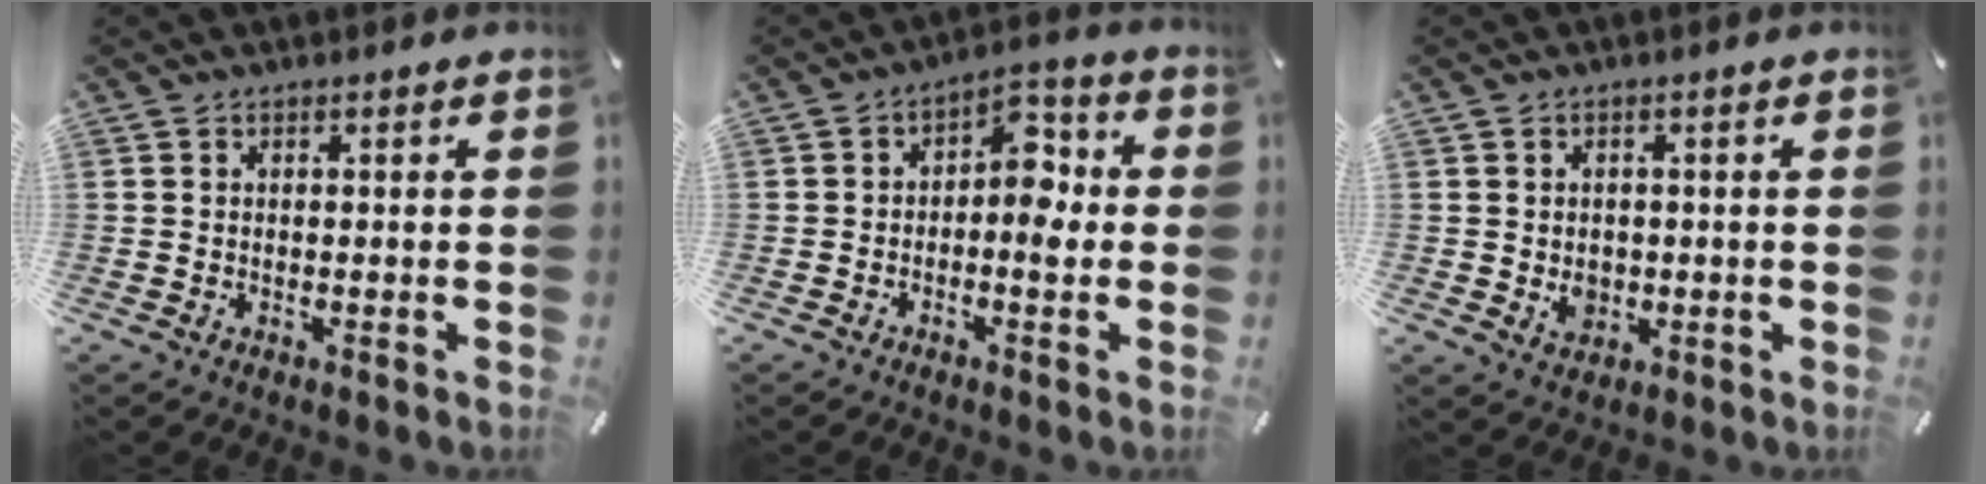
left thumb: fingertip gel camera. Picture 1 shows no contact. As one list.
[{"total": 7.5, "force": [-1.2, 4.2, 6.1], "torque": [-0.077, 0.007, -0.027]}, {"total": 3.7, "force": [-0.4, 3.2, 1.8], "torque": [-0.014, -0.002, -0.007]}]